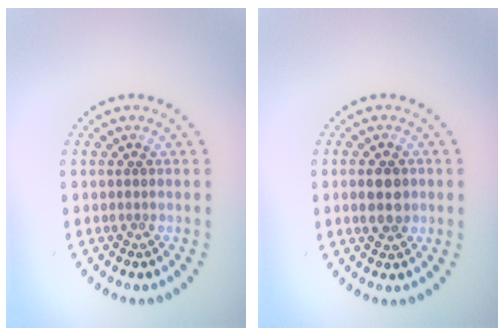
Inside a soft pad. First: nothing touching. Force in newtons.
{"total": 2.8, "press": 2.8, "slide": 0.2}